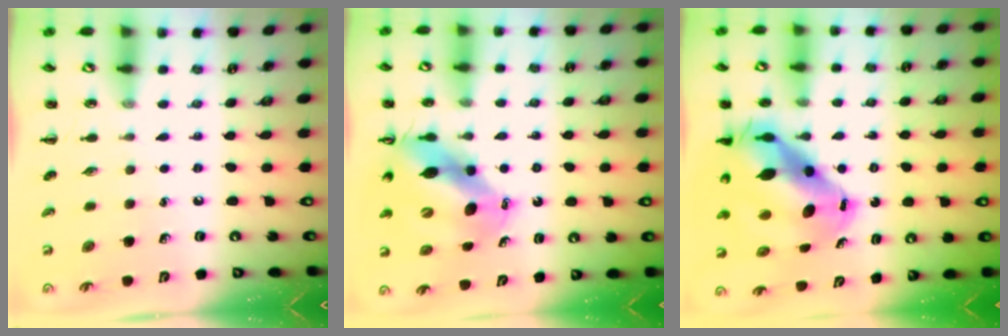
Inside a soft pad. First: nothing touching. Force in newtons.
{"total": 12.5, "press": 11.9, "slide": 3.8}
{"total": 14.1, "press": 13.5, "slide": 4.0}